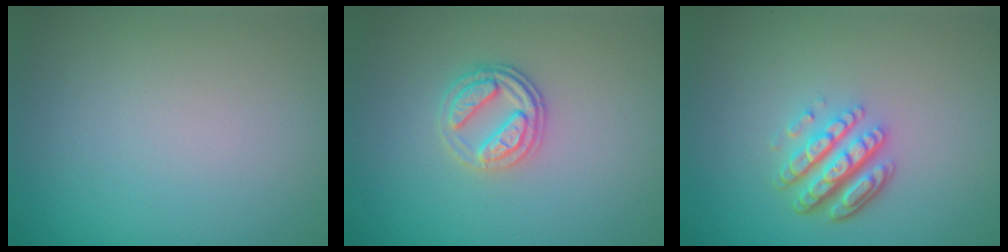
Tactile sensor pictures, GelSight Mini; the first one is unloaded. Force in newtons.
{"total": 2.7, "press": 2.5, "slide": 0.9}
{"total": 4.8, "press": 3.4, "slide": 3.4}